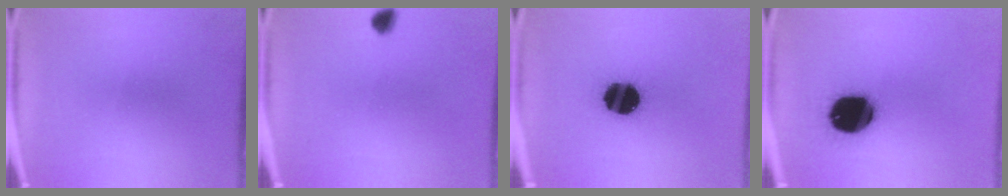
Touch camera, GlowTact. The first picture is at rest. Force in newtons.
{"total": 2.4}
{"total": 16.6}
{"total": 20.2}